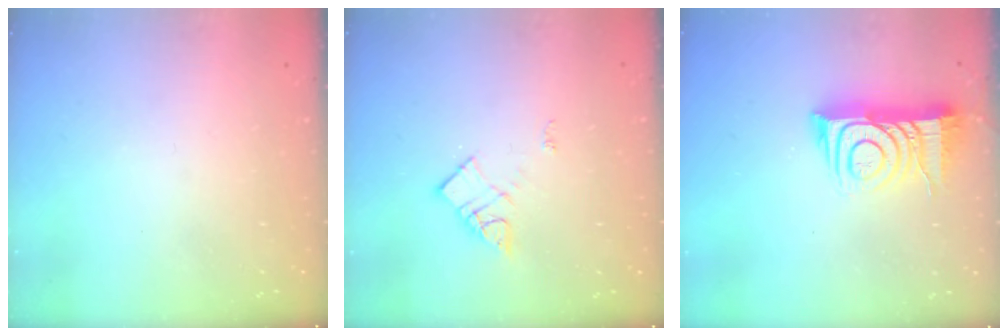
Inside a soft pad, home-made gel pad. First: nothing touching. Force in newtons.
{"total": 8.7, "press": 8.7, "slide": 0.5}
{"total": 12.2, "press": 12.2, "slide": 1.1}